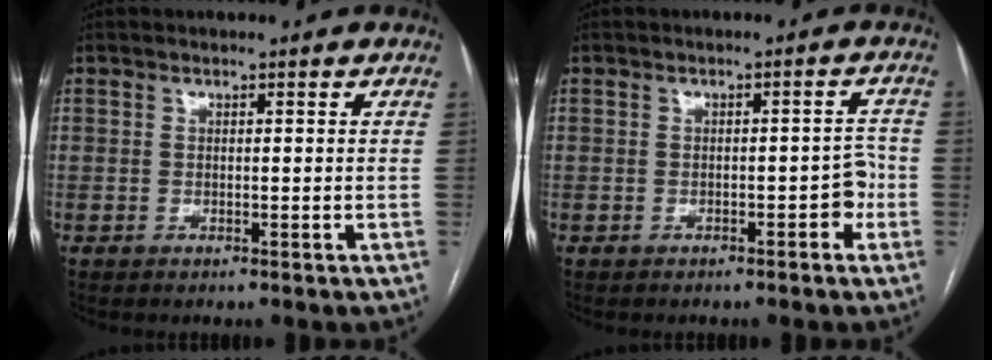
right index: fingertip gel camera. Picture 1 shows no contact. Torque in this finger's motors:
{"motor_torque": [0.77, -0.07, 0.18, 0.03]}